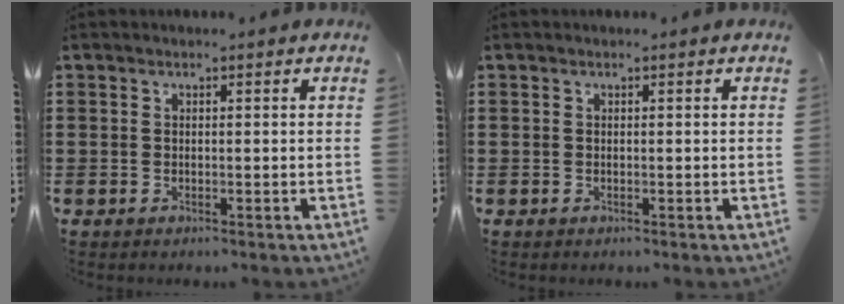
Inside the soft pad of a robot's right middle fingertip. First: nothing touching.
{"total": 0.0}